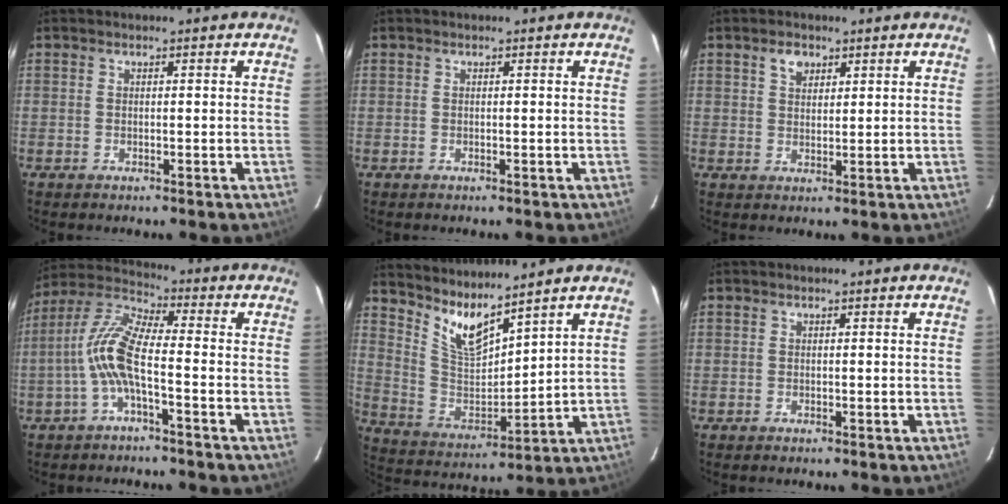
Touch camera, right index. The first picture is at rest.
{"total": 0.0}
{"total": 3.0, "force": [1.9, 1.7, 1.5], "torque": [-0.023, 0.008, 0.034]}
{"total": 9.4, "force": [-2.7, 2.1, 8.8], "torque": [-0.199, 0.014, -0.055]}
{"total": 9.8, "force": [8.3, 1.4, 5.1], "torque": [-0.106, -0.023, 0.168]}
{"total": 0.0}